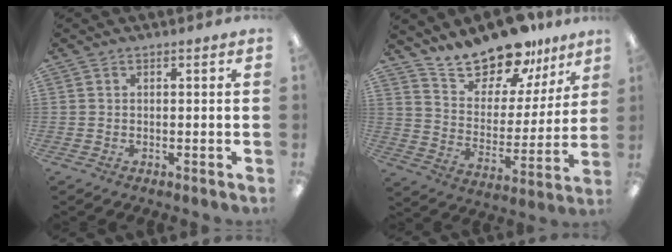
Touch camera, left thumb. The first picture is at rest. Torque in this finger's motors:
{"motor_torque": [1.35, 1.57, 1.43, -1.35, 0.08]}